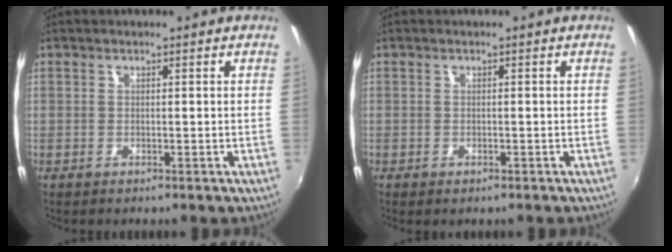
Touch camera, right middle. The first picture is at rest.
{"total": 1.3, "force": [-0.9, 0.7, 0.6], "torque": [-0.012, -0.007, -0.013]}